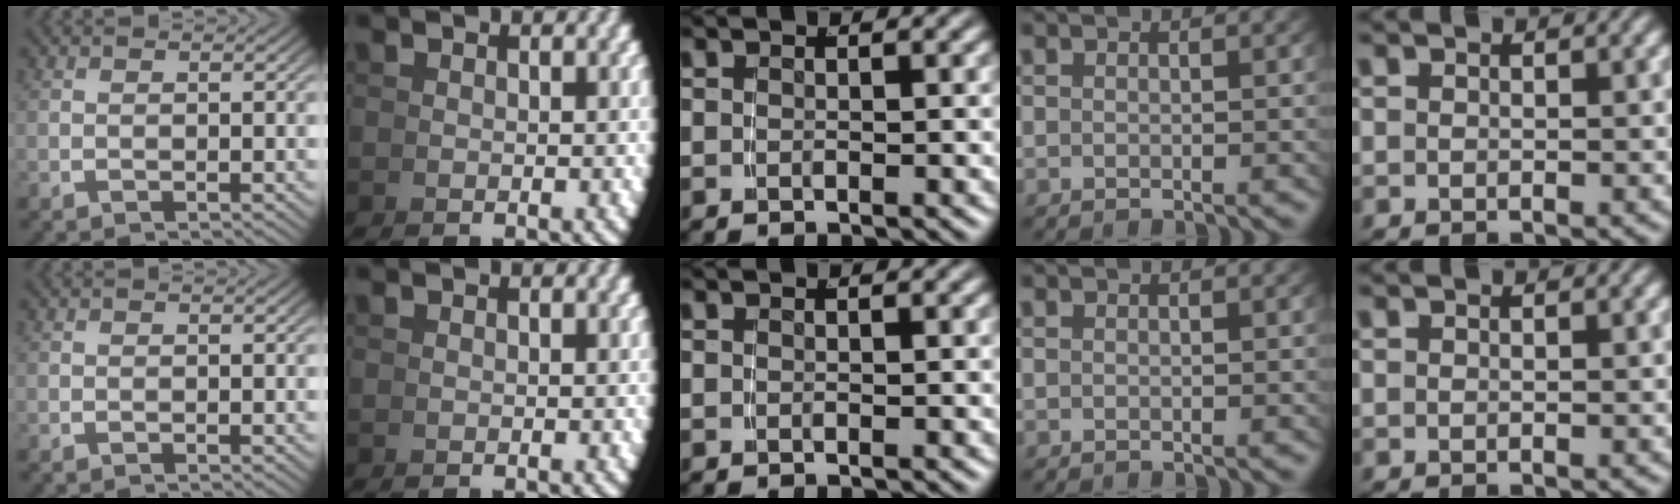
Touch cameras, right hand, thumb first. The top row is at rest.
{}